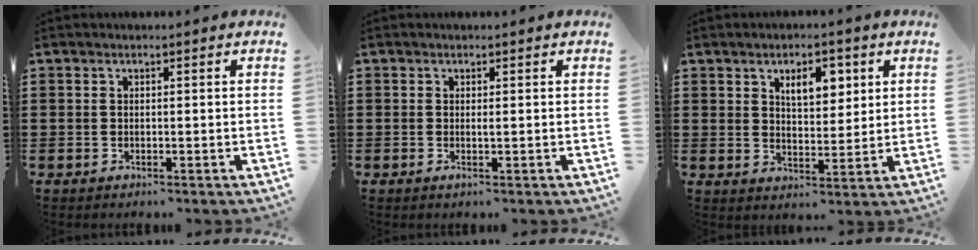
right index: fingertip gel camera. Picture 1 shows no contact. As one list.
[{"total": 0.7, "force": [0.0, -0.1, 0.7], "torque": [-0.014, -0.006, 0.000]}, {"total": 5.7, "force": [2.6, 2.9, 4.2], "torque": [-0.060, -0.002, 0.037]}]